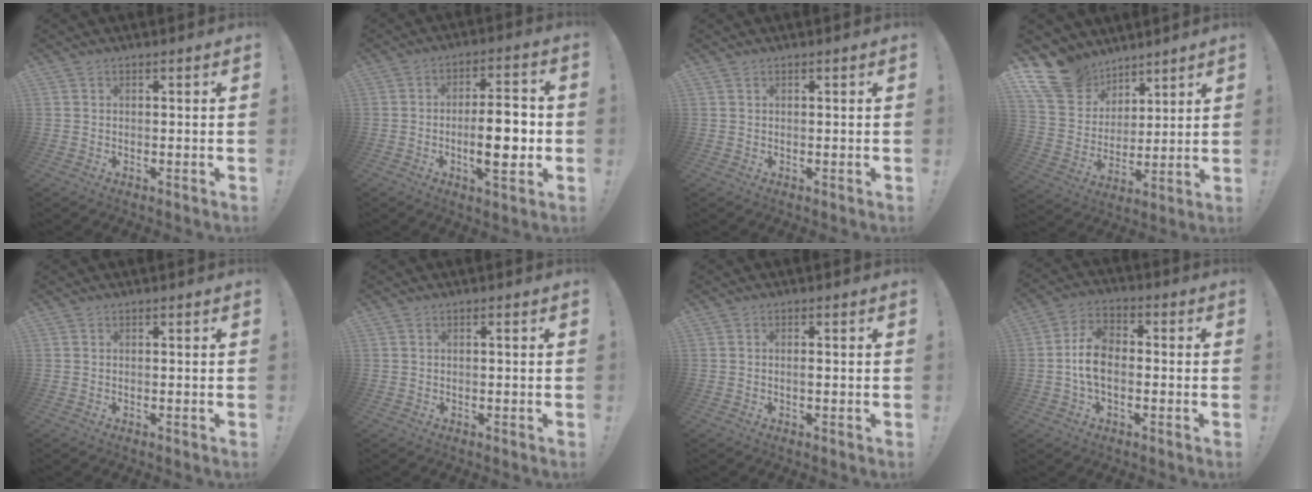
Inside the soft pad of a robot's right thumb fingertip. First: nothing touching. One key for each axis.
{"total": 13.1, "fx": -2.1, "fy": 4.4, "fz": 12.1, "tx": -0.179, "ty": 0.001, "tz": -0.043}
{"total": 0.6, "fx": 0.6, "fy": -0.2, "fz": 0.2, "tx": -0.004, "ty": 0.000, "tz": 0.010}
{"total": 16.4, "fx": 11.3, "fy": 10.6, "fz": 5.1, "tx": -0.102, "ty": -0.073, "tz": 0.220}
{"total": 0.0}
{"total": 0.6, "fx": -0.1, "fy": -0.1, "fz": 0.6, "tx": -0.011, "ty": 0.001, "tz": -0.003}
{"total": 0.8, "fx": -0.2, "fy": -0.1, "fz": 0.8, "tx": -0.007, "ty": -0.003, "tz": -0.005}
{"total": 9.5, "fx": -1.4, "fy": 6.0, "fz": 7.2, "tx": -0.126, "ty": 0.012, "tz": -0.021}